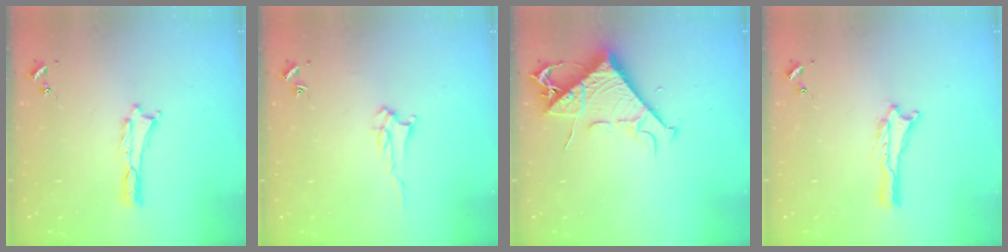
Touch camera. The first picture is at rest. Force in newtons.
{"total": 2.8, "press": 2.8, "slide": 0.4}
{"total": 9.2, "press": 9.1, "slide": 1.2}
{"total": 0.0}